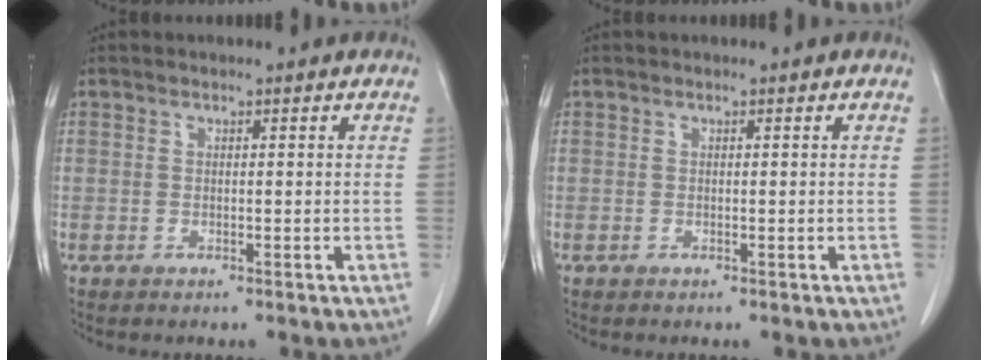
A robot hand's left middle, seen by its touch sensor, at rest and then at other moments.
{"total": 0.0}